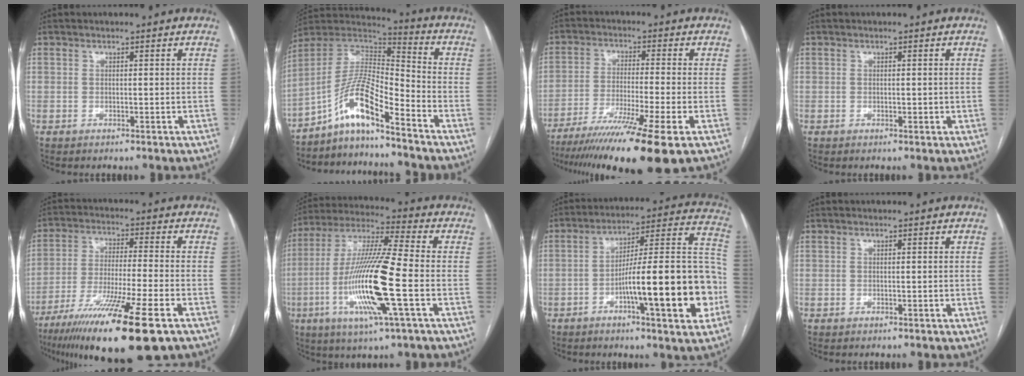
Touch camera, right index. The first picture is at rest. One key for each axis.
{"total": 11.2, "fx": -7.6, "fy": 1.3, "fz": 8.1, "tx": -0.164, "ty": 0.025, "tz": -0.142}
{"total": 15.9, "fx": -11.0, "fy": -1.1, "fz": 11.5, "tx": -0.185, "ty": -0.046, "tz": -0.181}
{"total": 1.1, "fx": 0.0, "fy": 0.6, "fz": 0.9, "tx": -0.013, "ty": 0.000, "tz": 0.001}
{"total": 19.1, "fx": -11.9, "fy": 0.6, "fz": 15.0, "tx": -0.243, "ty": -0.051, "tz": -0.201}
{"total": 17.3, "fx": -4.4, "fy": 0.5, "fz": 16.8, "tx": -0.342, "ty": -0.013, "tz": -0.088}
{"total": 20.9, "fx": -6.0, "fy": 2.5, "fz": 19.9, "tx": -0.253, "ty": 0.022, "tz": -0.085}
{"total": 0.0}